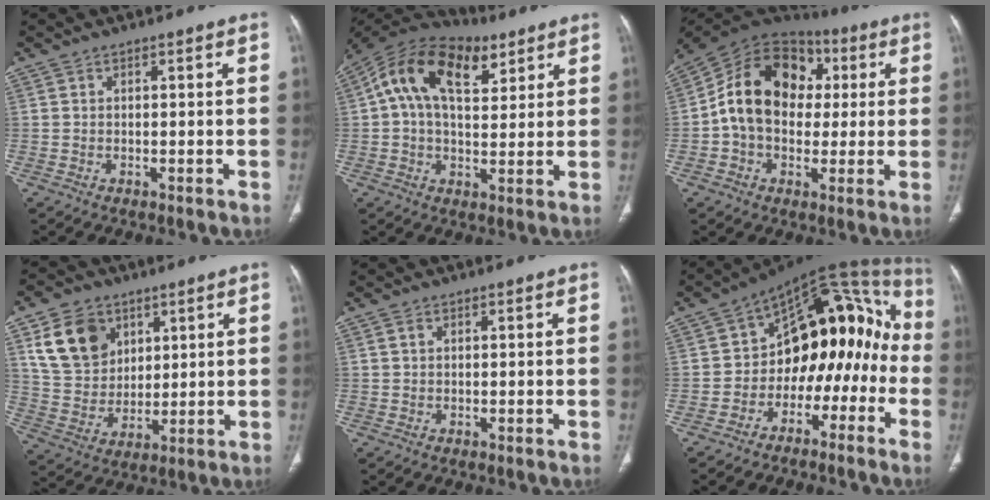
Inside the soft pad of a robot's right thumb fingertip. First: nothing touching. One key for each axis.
{"total": 17.4, "fx": 6.5, "fy": 9.9, "fz": 12.7, "tx": -0.209, "ty": 0.014, "tz": 0.102}
{"total": 17.7, "fx": 1.6, "fy": 13.3, "fz": 11.5, "tx": -0.172, "ty": 0.038, "tz": 0.017}
{"total": 13.2, "fx": 6.0, "fy": 10.0, "fz": 6.1, "tx": -0.086, "ty": -0.018, "tz": 0.125}
{"total": 0.9, "fx": 0.4, "fy": 0.6, "fz": 0.5, "tx": -0.012, "ty": 0.003, "tz": 0.008}
{"total": 18.1, "fx": -4.5, "fy": 11.9, "fz": 12.9, "tx": -0.120, "ty": 0.097, "tz": -0.072}